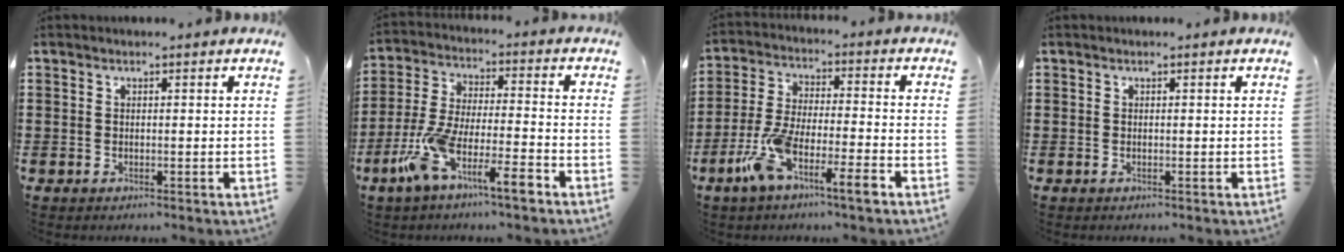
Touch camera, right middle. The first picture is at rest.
{"total": 10.2, "force": [-7.0, 1.6, 7.2], "torque": [-0.170, -0.006, -0.141]}
{"total": 9.5, "force": [-6.1, 1.5, 7.1], "torque": [-0.162, -0.004, -0.120]}
{"total": 0.0}